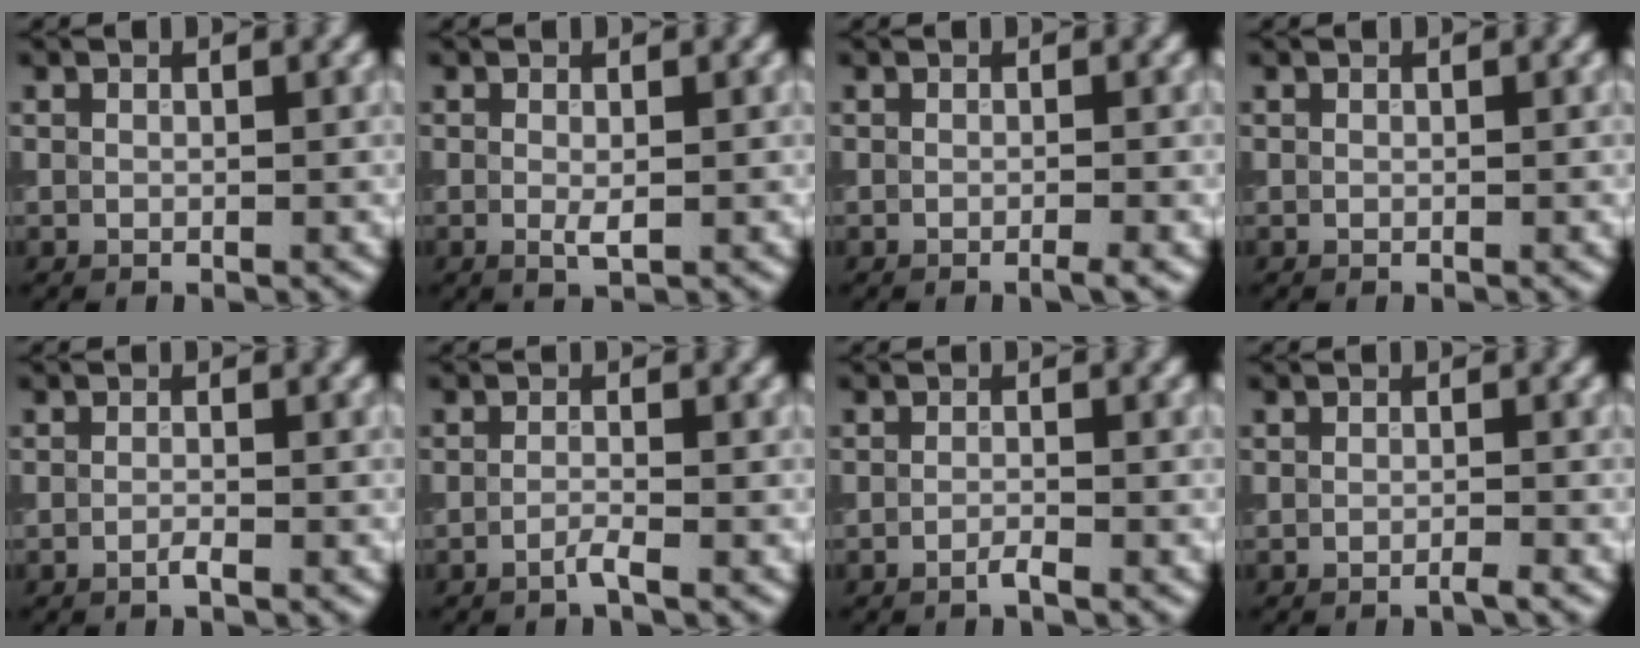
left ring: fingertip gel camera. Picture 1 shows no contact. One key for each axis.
{"total": 1.1, "fx": 0.0, "fy": 0.2, "fz": 1.1, "tx": -0.019, "ty": -0.004, "tz": 0.000}
{"total": 1.1, "fx": -0.5, "fy": 0.2, "fz": 0.9, "tx": -0.012, "ty": -0.006, "tz": -0.010}
{"total": 0.0}
{"total": 0.6, "fx": -0.4, "fy": 0.1, "fz": 0.5, "tx": -0.012, "ty": -0.003, "tz": -0.009}
{"total": 1.1, "fx": -0.6, "fy": 0.1, "fz": 0.8, "tx": -0.016, "ty": 0.000, "tz": -0.017}
{"total": 0.8, "fx": -0.5, "fy": 0.1, "fz": 0.6, "tx": -0.014, "ty": -0.002, "tz": -0.013}
{"total": 0.8, "fx": -0.5, "fy": 0.0, "fz": 0.6, "tx": -0.009, "ty": -0.004, "tz": -0.012}